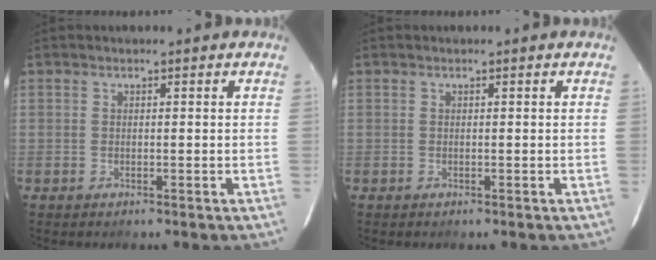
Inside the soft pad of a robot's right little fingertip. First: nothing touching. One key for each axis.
{"total": 0.0}